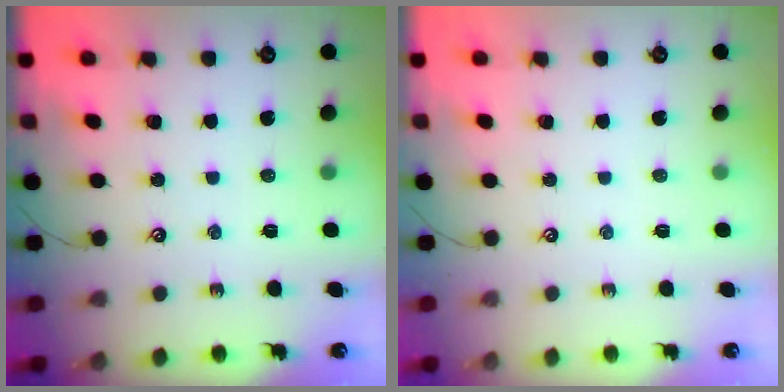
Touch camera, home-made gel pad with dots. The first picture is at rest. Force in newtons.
{"total": 0.0}